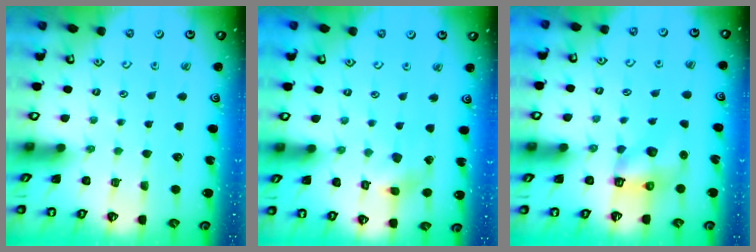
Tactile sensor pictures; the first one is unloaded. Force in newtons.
{"total": 7.8, "press": 7.7, "slide": 1.0}
{"total": 6.3, "press": 6.2, "slide": 0.9}